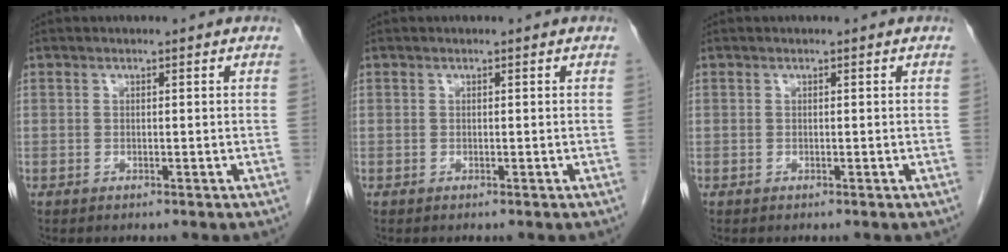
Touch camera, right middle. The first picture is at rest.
{"total": 0.0}
{"total": 0.0}